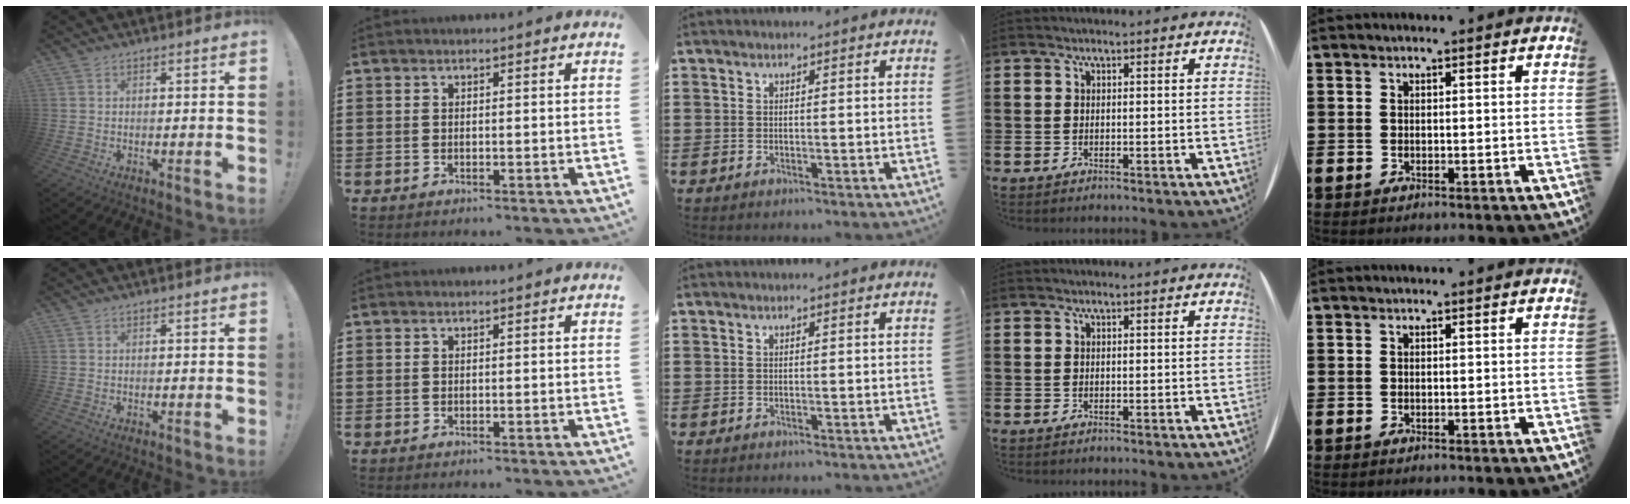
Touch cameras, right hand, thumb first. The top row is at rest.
{}